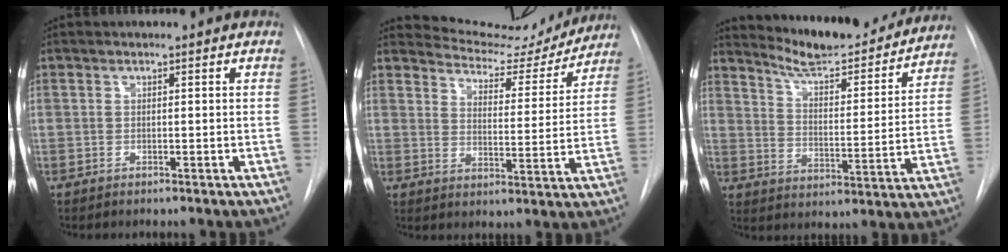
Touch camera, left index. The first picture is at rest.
{"total": 12.3, "force": [12.1, 2.2, 0.7], "torque": [-0.006, -0.024, 0.156]}
{"total": 19.4, "force": [17.9, 2.8, 6.8], "torque": [-0.095, -0.036, 0.245]}